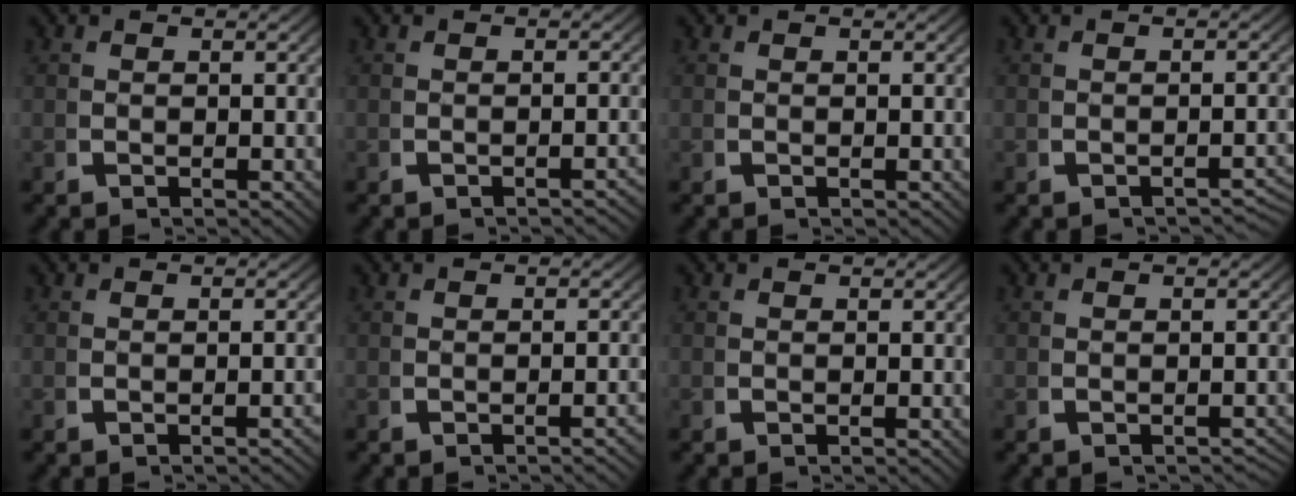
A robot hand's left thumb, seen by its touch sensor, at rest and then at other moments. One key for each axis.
{"total": 1.2, "fx": -1.0, "fy": 0.0, "fz": 0.7, "tx": -0.012, "ty": 0.005, "tz": -0.015}
{"total": 0.0}
{"total": 2.0, "fx": -1.8, "fy": 0.3, "fz": 0.7, "tx": -0.010, "ty": 0.003, "tz": -0.028}
{"total": 0.8, "fx": -0.5, "fy": -0.1, "fz": 0.7, "tx": -0.010, "ty": 0.006, "tz": -0.008}
{"total": 1.1, "fx": -0.6, "fy": 0.0, "fz": 0.9, "tx": -0.013, "ty": 0.008, "tz": -0.012}
{"total": 0.0}
{"total": 1.5, "fx": -1.5, "fy": 0.3, "fz": 0.3, "tx": -0.003, "ty": 0.002, "tz": -0.023}